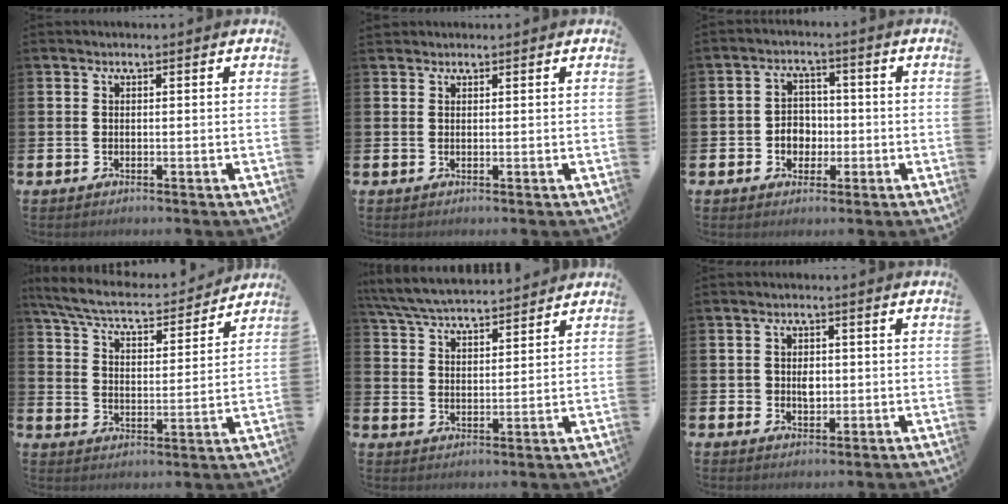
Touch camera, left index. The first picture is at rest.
{"total": 1.0, "force": [0.9, 0.4, -0.1], "torque": [0.014, -0.001, 0.014]}
{"total": 3.6, "force": [-0.8, 3.2, 1.5], "torque": [-0.026, 0.002, -0.023]}
{"total": 6.6, "force": [6.0, 1.3, 2.2], "torque": [-0.072, -0.043, 0.100]}
{"total": 6.6, "force": [6.5, 0.7, 1.2], "torque": [-0.047, -0.034, 0.118]}
{"total": 2.6, "force": [0.1, 2.0, 1.6], "torque": [-0.005, -0.003, -0.007]}